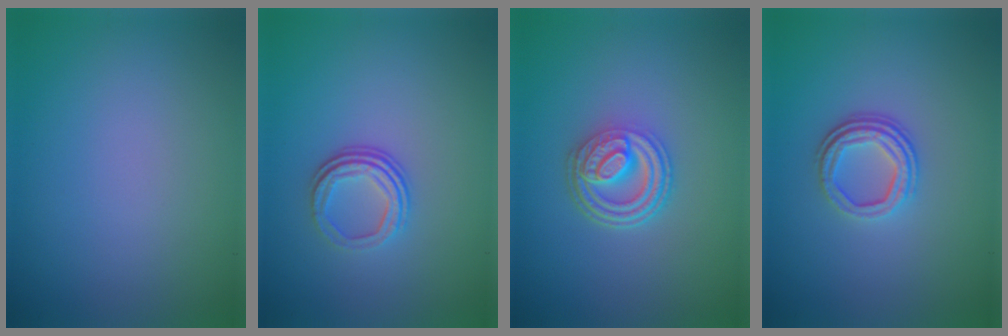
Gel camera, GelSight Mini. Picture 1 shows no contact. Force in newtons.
{"total": 3.3, "press": 2.2, "slide": 2.4}
{"total": 4.9, "press": 3.6, "slide": 3.3}
{"total": 3.2, "press": 2.3, "slide": 2.1}